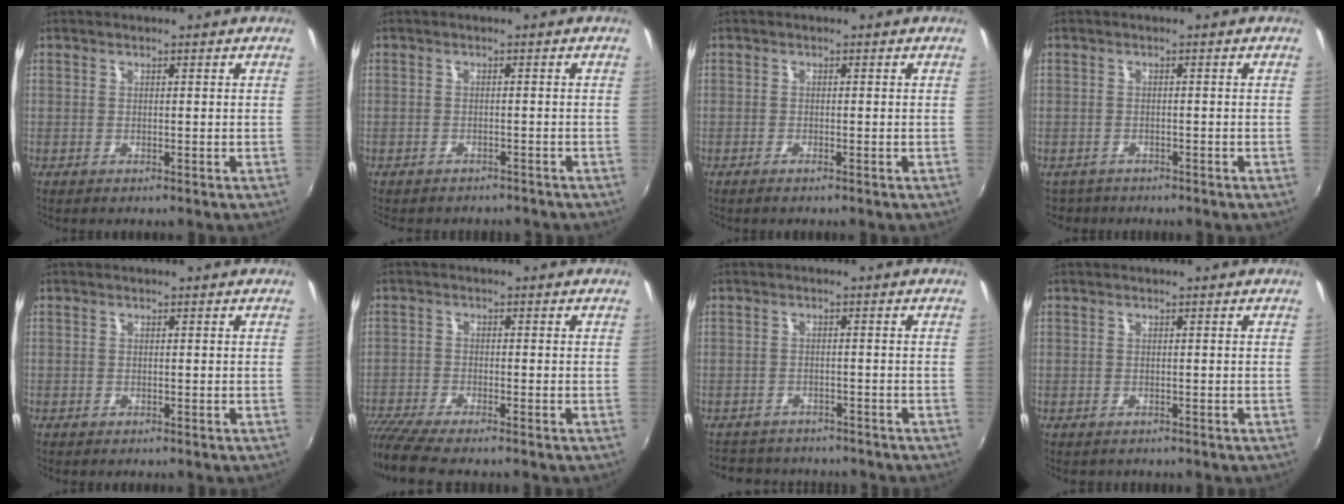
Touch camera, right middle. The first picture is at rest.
{"total": 4.0, "force": [-3.5, 1.6, 1.1], "torque": [-0.030, -0.012, -0.049]}
{"total": 0.8, "force": [-0.7, 0.0, 0.5], "torque": [-0.008, -0.003, -0.015]}
{"total": 2.9, "force": [-2.3, 1.8, 0.3], "torque": [-0.014, -0.007, -0.037]}
{"total": 0.5, "force": [-0.4, 0.4, 0.0], "torque": [0.000, 0.002, -0.006]}
{"total": 7.4, "force": [-6.6, 0.3, 3.3], "torque": [-0.088, -0.032, -0.121]}
{"total": 8.5, "force": [-7.5, 3.3, 2.1], "torque": [-0.054, -0.003, -0.109]}
{"total": 0.6, "force": [-0.5, 0.4, 0.0], "torque": [-0.004, -0.002, -0.006]}